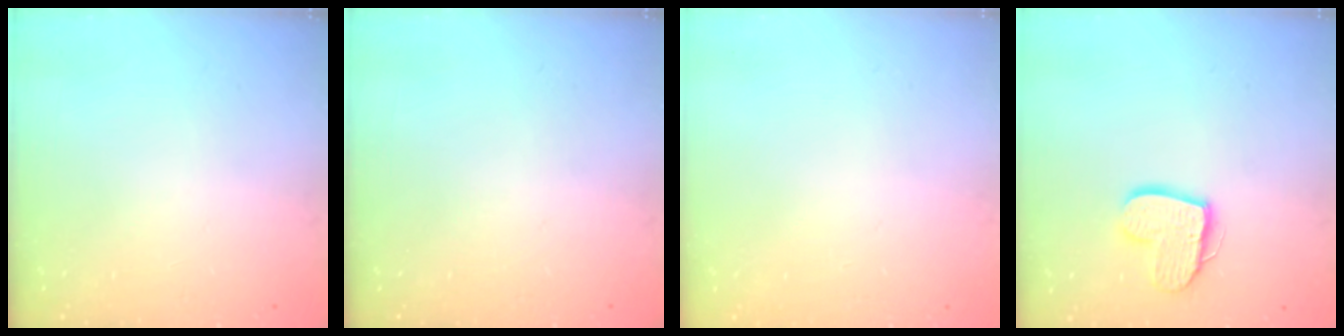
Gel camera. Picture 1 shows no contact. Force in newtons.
{"total": 0.0}
{"total": 0.8, "press": 0.4, "slide": 0.7}
{"total": 11.8, "press": 11.7, "slide": 1.2}